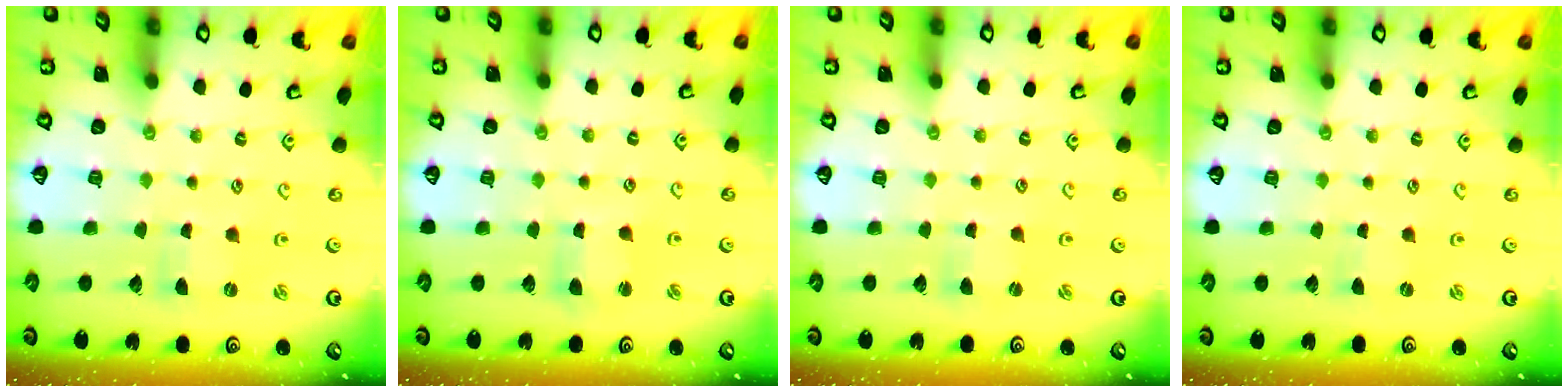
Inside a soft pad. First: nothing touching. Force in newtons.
{"total": 2.9, "press": 2.9, "slide": 0.3}
{"total": 1.1, "press": 1.0, "slide": 0.3}
{"total": 0.0}